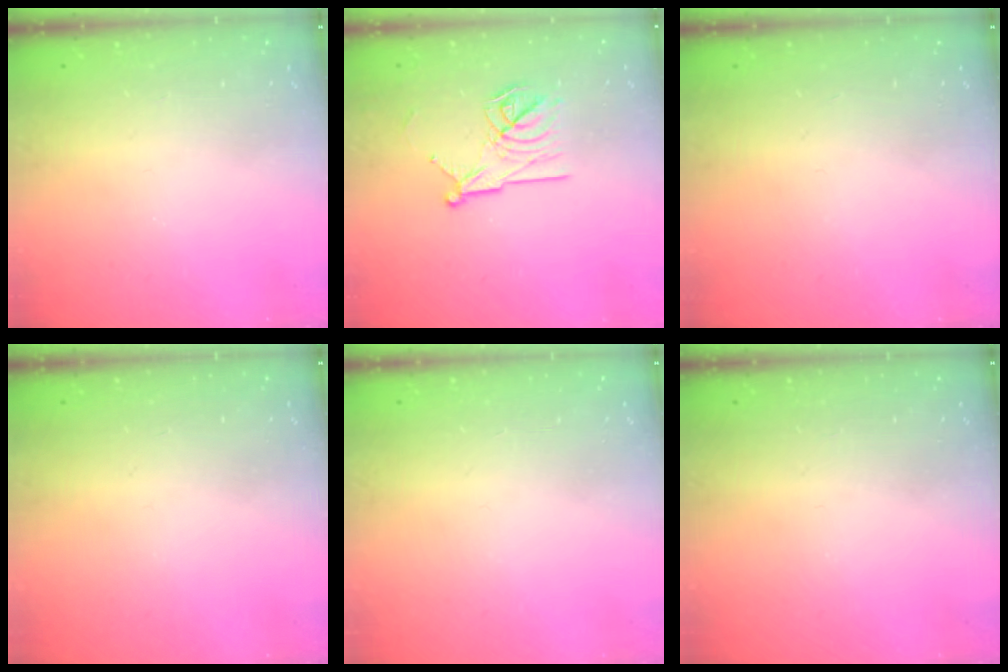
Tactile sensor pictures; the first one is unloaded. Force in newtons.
{"total": 12.0, "press": 12.0, "slide": 0.1}
{"total": 0.0}
{"total": 0.0}
{"total": 0.0}
{"total": 0.0}